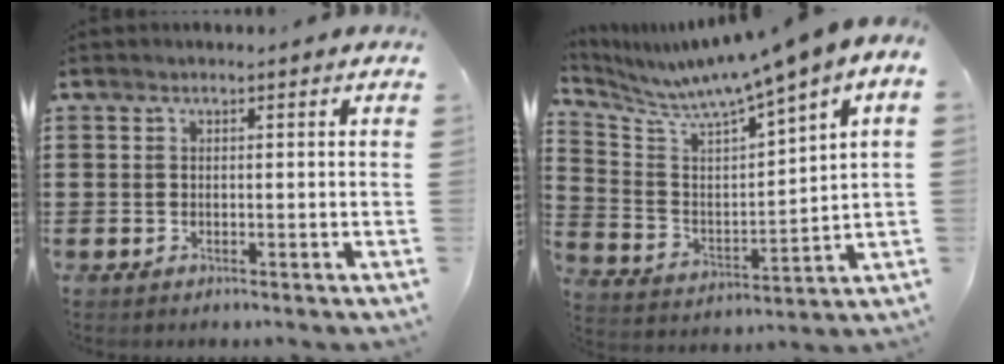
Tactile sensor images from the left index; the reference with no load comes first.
{"total": 6.1, "force": [5.3, -0.5, 3.0], "torque": [-0.085, -0.050, 0.078]}